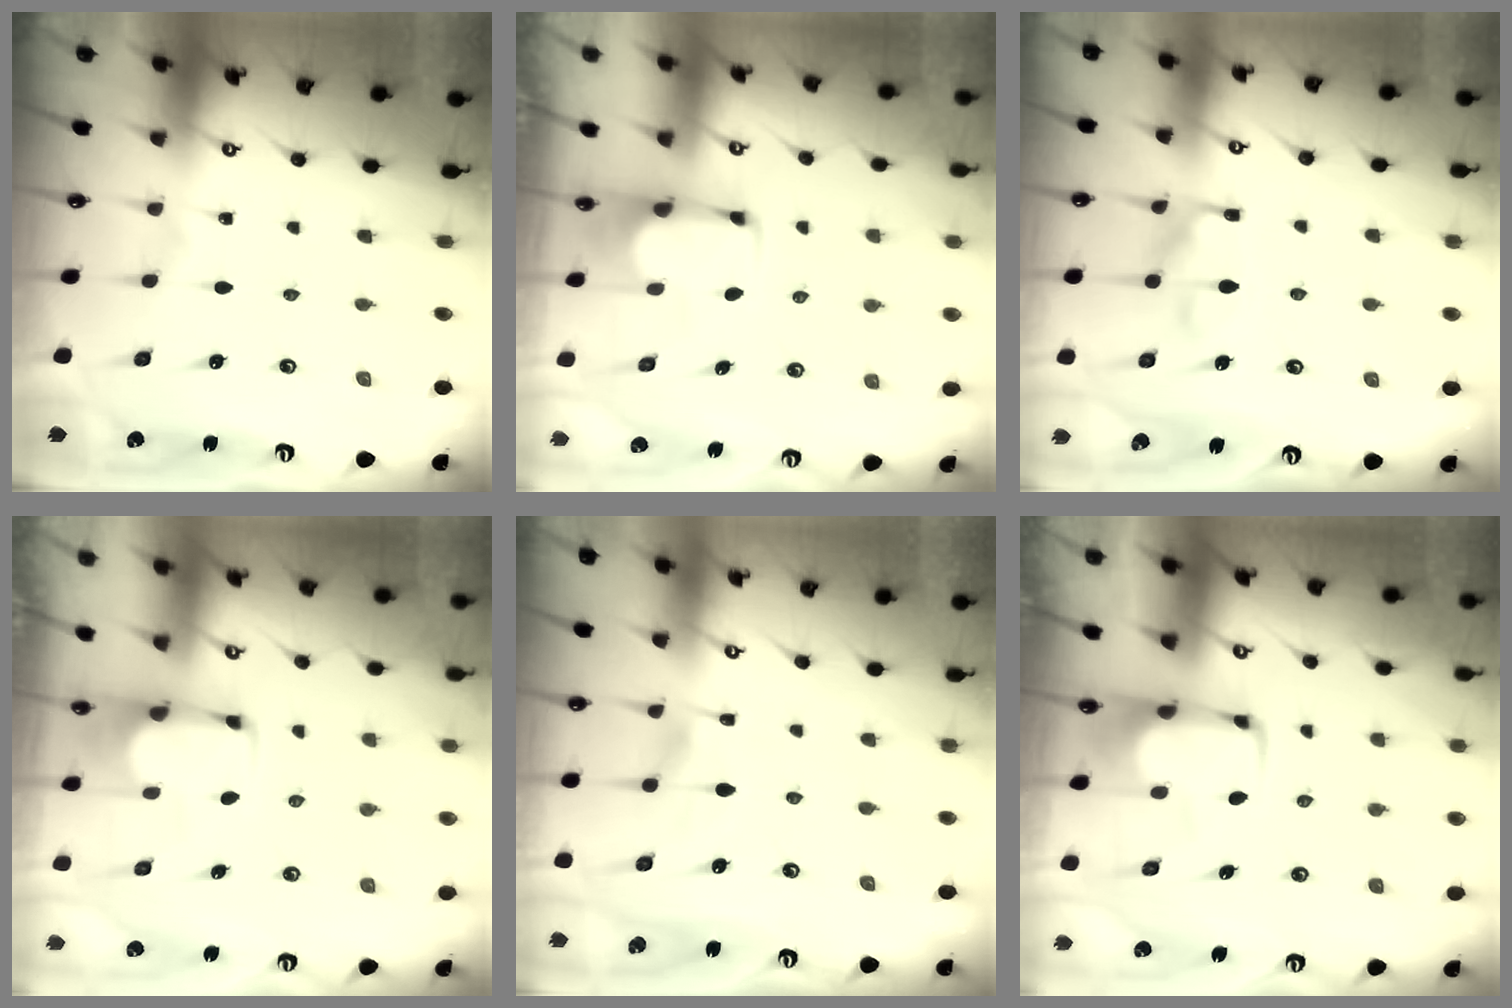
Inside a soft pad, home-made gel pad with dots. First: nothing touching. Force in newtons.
{"total": 1.9, "press": 1.7, "slide": 0.8}
{"total": 10.4, "press": 10.4, "slide": 1.1}
{"total": 1.9, "press": 1.7, "slide": 0.8}
{"total": 4.7, "press": 4.7, "slide": 0.5}
{"total": 2.0, "press": 1.9, "slide": 0.4}